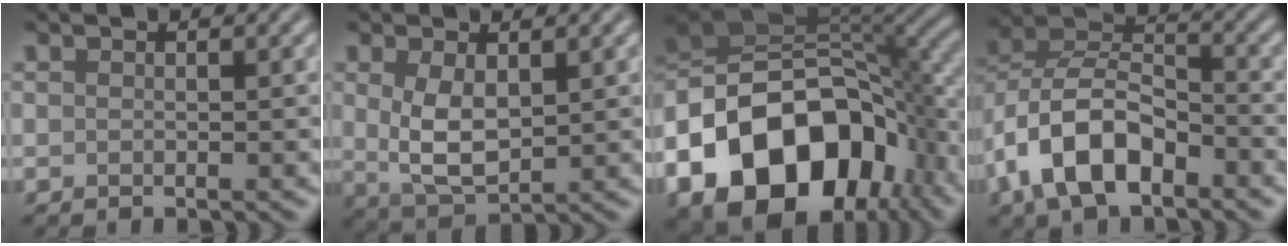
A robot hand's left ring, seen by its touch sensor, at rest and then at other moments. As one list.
[{"total": 4.5, "force": [0.8, 2.4, 3.8], "torque": [-0.083, -0.005, 0.022]}, {"total": 17.5, "force": [-6.8, 11.7, 11.1], "torque": [-0.205, -0.010, -0.118]}, {"total": 8.8, "force": [-4.2, 4.8, 6.1], "torque": [-0.115, 0.010, -0.089]}]